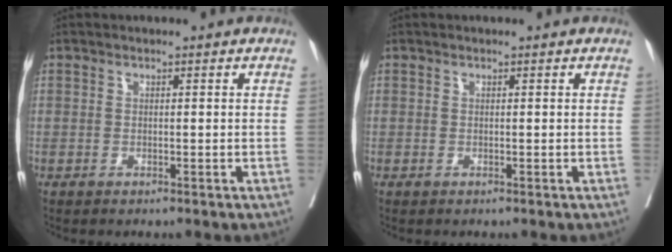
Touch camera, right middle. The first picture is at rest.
{"total": 0.0}